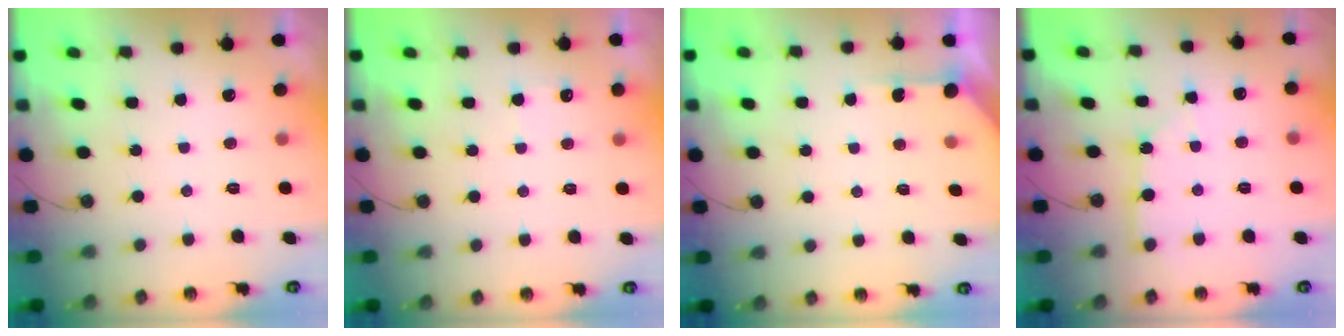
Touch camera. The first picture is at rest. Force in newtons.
{"total": 4.3, "press": 4.3, "slide": 0.4}
{"total": 3.2, "press": 3.1, "slide": 0.4}
{"total": 3.5, "press": 3.4, "slide": 0.2}